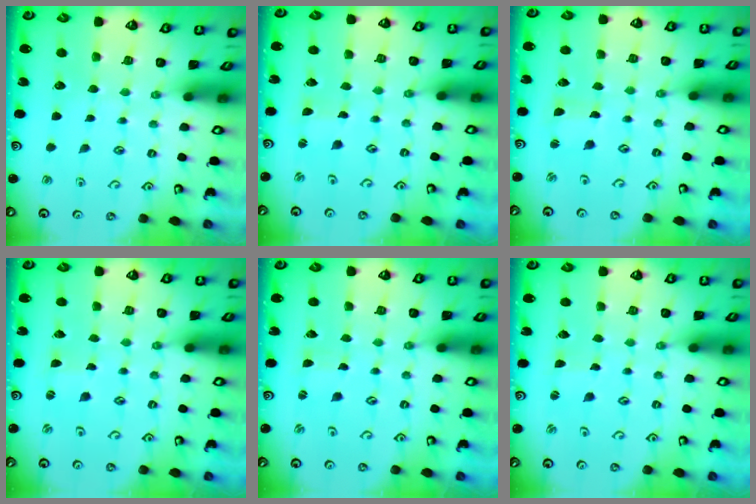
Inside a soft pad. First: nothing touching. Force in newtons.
{"total": 1.4, "press": 1.4, "slide": 0.3}
{"total": 1.7, "press": 1.7, "slide": 0.1}
{"total": 1.5, "press": 1.4, "slide": 0.2}
{"total": 1.2, "press": 1.2, "slide": 0.2}
{"total": 1.0, "press": 1.0, "slide": 0.2}